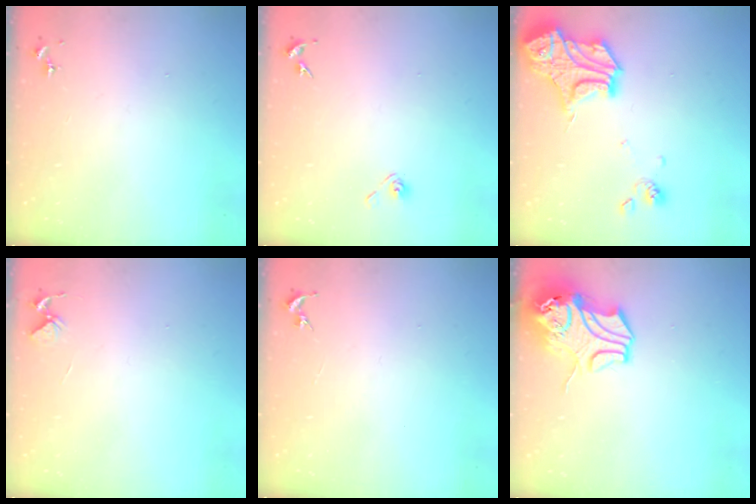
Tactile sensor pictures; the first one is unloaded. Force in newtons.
{"total": 4.0, "press": 3.6, "slide": 1.9}
{"total": 19.9, "press": 19.8, "slide": 1.8}
{"total": 3.9, "press": 3.9, "slide": 0.3}
{"total": 0.0}
{"total": 12.7, "press": 12.6, "slide": 1.9}